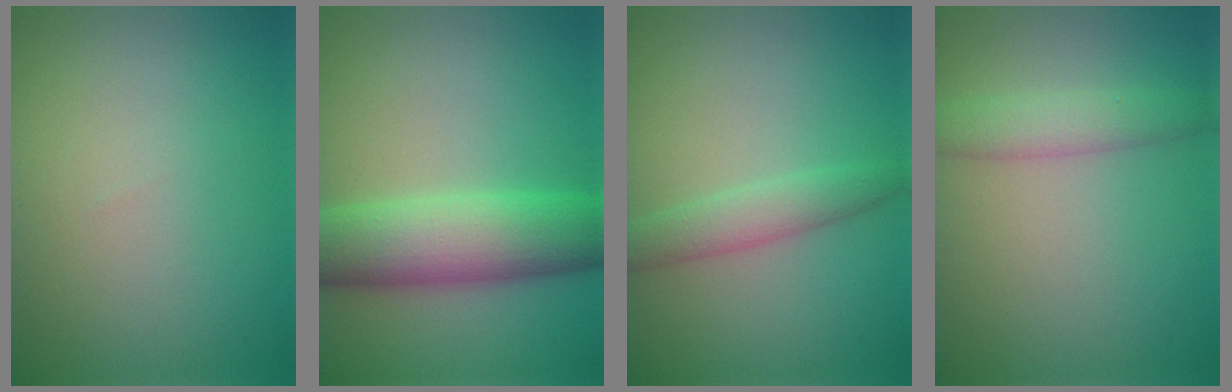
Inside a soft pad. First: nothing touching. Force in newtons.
{"total": 8.1, "press": 8.1, "slide": 0.3}
{"total": 2.6, "press": 2.6, "slide": 0.1}
{"total": 2.9, "press": 2.9, "slide": 0.1}